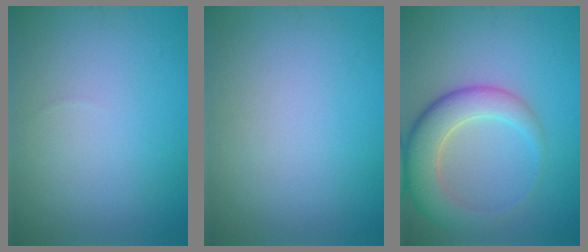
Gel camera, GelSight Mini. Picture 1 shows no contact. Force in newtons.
{"total": 0.0}
{"total": 5.9, "press": 5.9, "slide": 0.6}